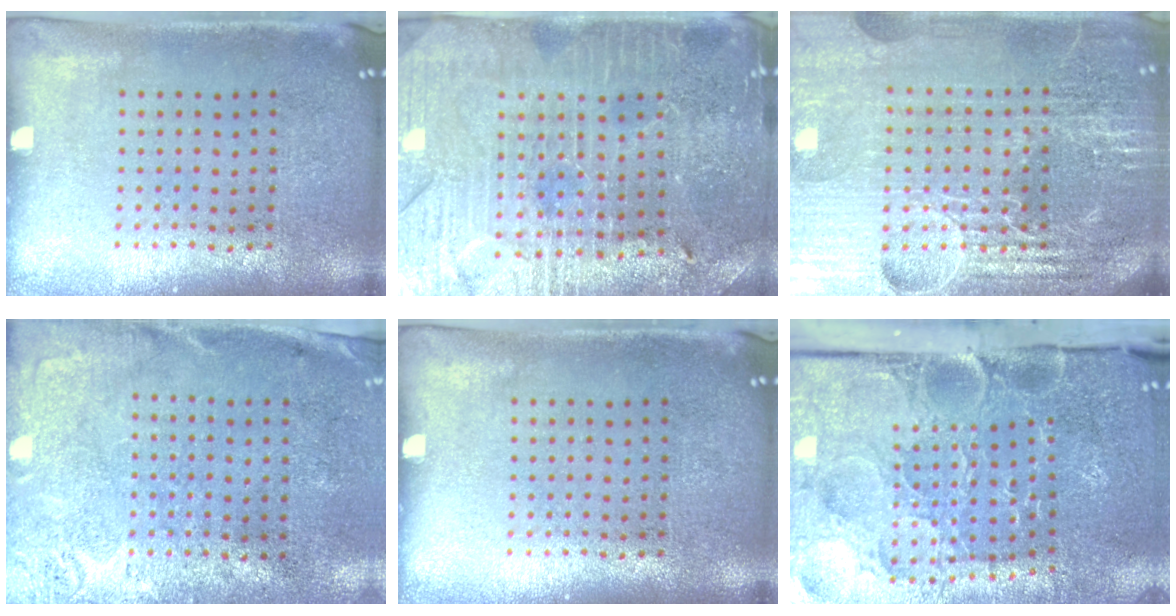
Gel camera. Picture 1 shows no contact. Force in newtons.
{"total": 3.3, "press": 3.3, "slide": 0.6}
{"total": 6.2, "press": 5.5, "slide": 2.9}
{"total": 2.7, "press": 2.2, "slide": 1.7}
{"total": 0.0}
{"total": 4.1, "press": 3.7, "slide": 1.7}